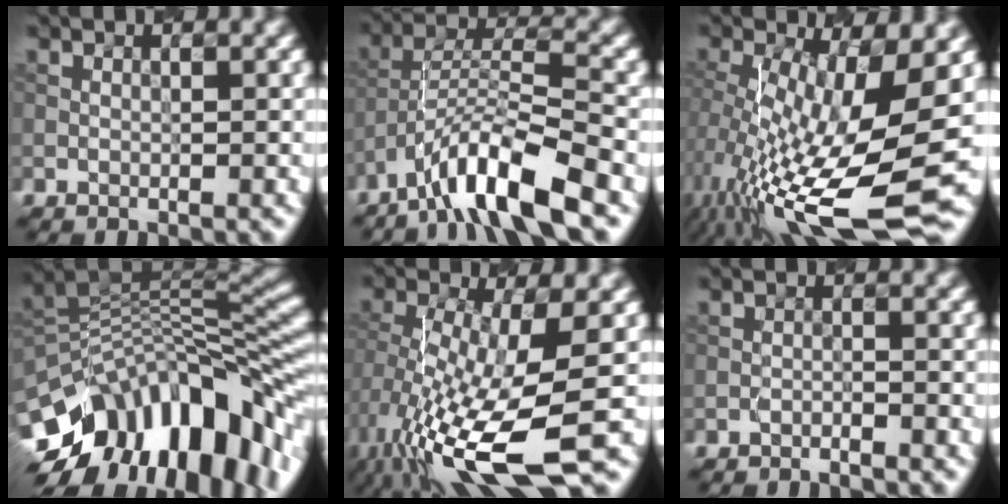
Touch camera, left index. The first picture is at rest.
{"total": 8.4, "force": [-5.8, 1.5, 5.8], "torque": [-0.096, 0.009, -0.111]}
{"total": 15.4, "force": [-3.7, 4.7, 14.2], "torque": [-0.263, -0.024, -0.061]}
{"total": 14.9, "force": [-6.1, 7.2, 11.5], "torque": [-0.190, 0.020, -0.108]}
{"total": 12.4, "force": [-4.7, 3.7, 10.9], "torque": [-0.228, -0.021, -0.081]}
{"total": 0.8, "force": [-0.8, 0.0, 0.0], "torque": [0.001, 0.005, -0.018]}